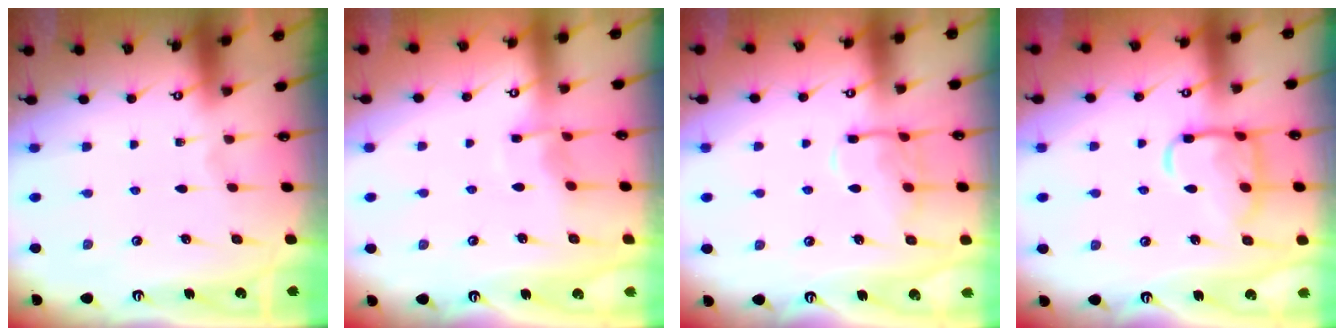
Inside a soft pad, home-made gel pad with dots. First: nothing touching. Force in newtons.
{"total": 5.8, "press": 5.8, "slide": 0.5}
{"total": 9.7, "press": 9.7, "slide": 0.7}
{"total": 12.9, "press": 12.8, "slide": 1.1}